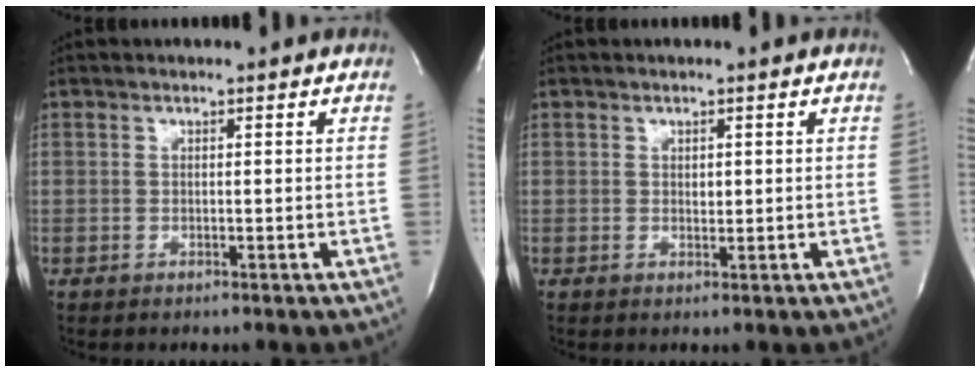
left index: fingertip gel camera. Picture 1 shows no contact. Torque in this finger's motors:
{"motor_torque": [0.02, 0.00, 0.00, 0.00]}